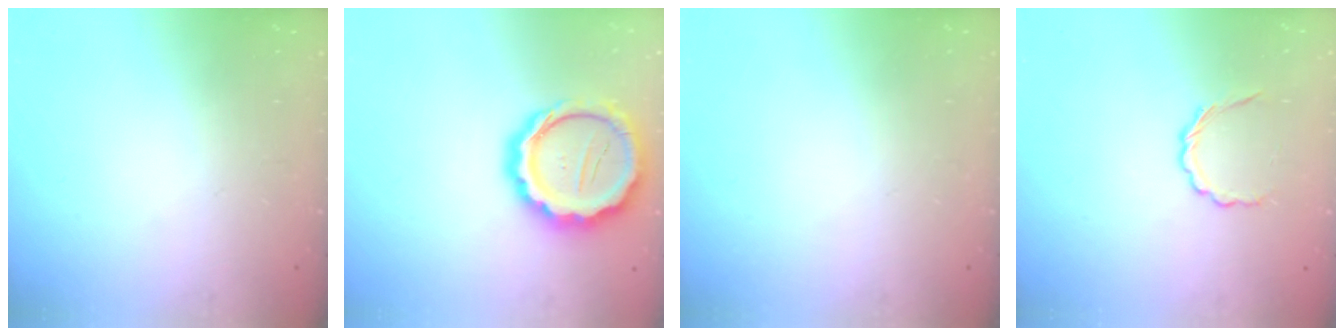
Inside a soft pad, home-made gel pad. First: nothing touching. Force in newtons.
{"total": 17.9, "press": 17.5, "slide": 3.7}
{"total": 0.0}
{"total": 3.7, "press": 3.4, "slide": 1.2}